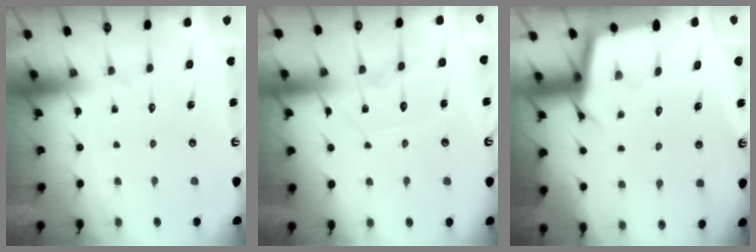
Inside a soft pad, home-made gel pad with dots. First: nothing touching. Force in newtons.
{"total": 9.4, "press": 9.4, "slide": 0.7}
{"total": 2.7, "press": 2.7, "slide": 0.1}